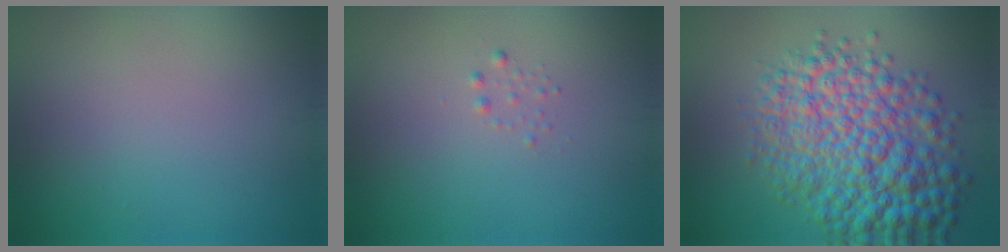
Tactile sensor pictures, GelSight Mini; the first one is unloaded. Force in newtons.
{"total": 0.6, "press": 0.6, "slide": 0.0}
{"total": 10.1, "press": 10.1, "slide": 0.1}